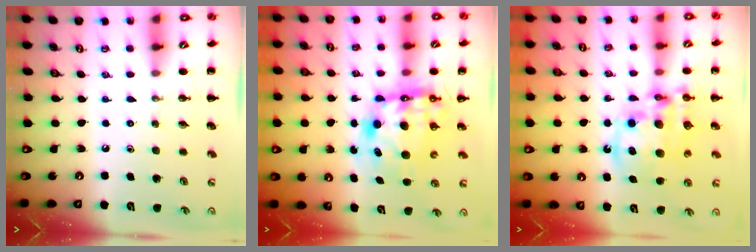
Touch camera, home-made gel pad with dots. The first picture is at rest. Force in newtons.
{"total": 9.2, "press": 9.0, "slide": 2.2}
{"total": 14.3, "press": 13.8, "slide": 3.4}